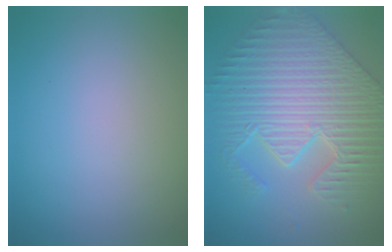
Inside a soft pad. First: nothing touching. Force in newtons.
{"total": 7.0, "press": 5.8, "slide": 3.9}